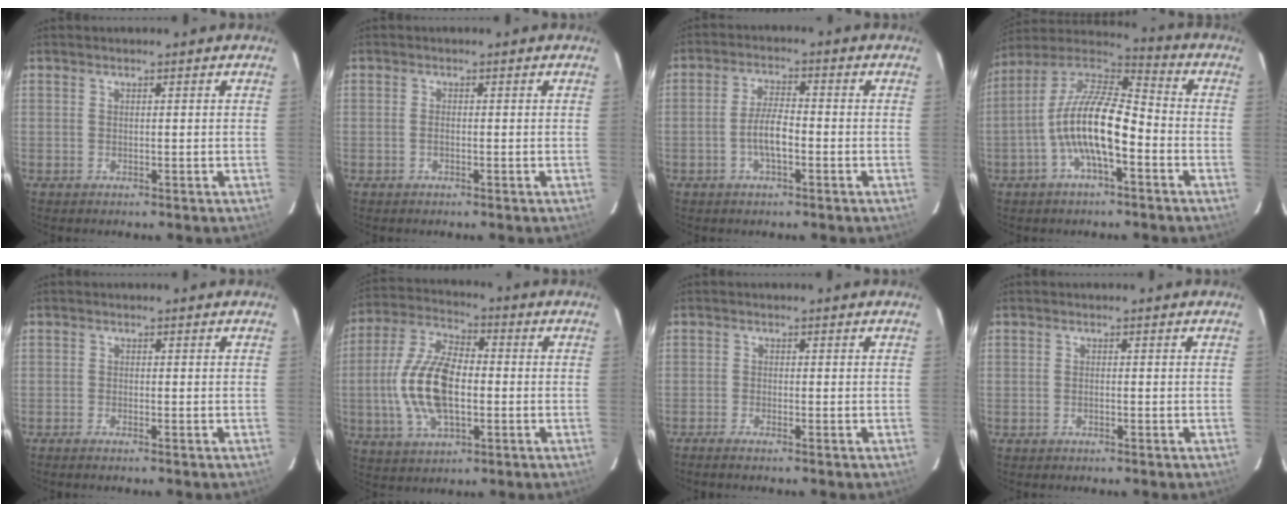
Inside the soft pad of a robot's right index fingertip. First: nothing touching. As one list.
[{"total": 0.9, "force": [-0.4, 0.5, 0.6], "torque": [-0.012, 0.003, -0.009]}, {"total": 5.1, "force": [-1.8, 1.6, 4.5], "torque": [-0.092, 0.007, -0.034]}, {"total": 14.7, "force": [-4.5, 4.9, 13.1], "torque": [-0.254, 0.007, -0.092]}, {"total": 1.2, "force": [-1.0, -0.1, 0.6], "torque": [-0.019, -0.001, -0.022]}, {"total": 14.8, "force": [-1.9, 7.2, 12.8], "torque": [-0.271, 0.008, -0.038]}, {"total": 2.0, "force": [-1.6, -0.2, 1.1], "torque": [-0.035, -0.003, -0.033]}, {"total": 0.5, "force": [-0.4, 0.2, 0.2], "torque": [-0.004, 0.002, -0.010]}]